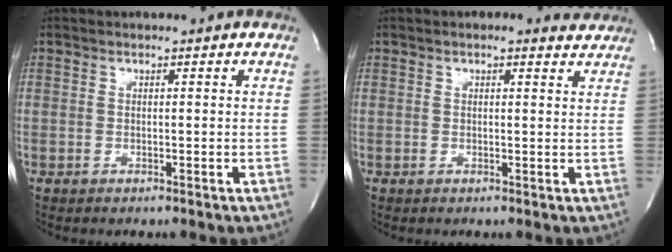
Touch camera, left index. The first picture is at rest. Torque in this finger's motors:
{"motor_torque": [0.34, -0.19, 0.07, -0.01]}